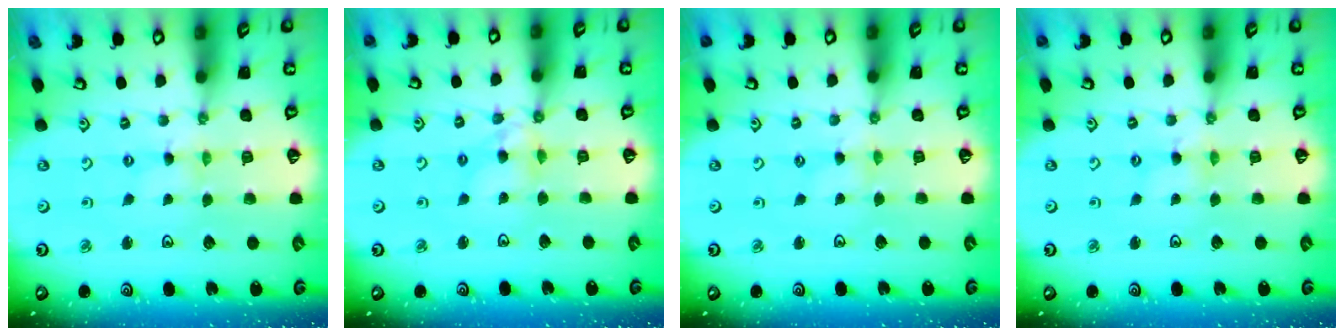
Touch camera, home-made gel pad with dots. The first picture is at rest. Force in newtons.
{"total": 6.8, "press": 6.8, "slide": 0.6}
{"total": 0.0}
{"total": 1.4, "press": 1.4, "slide": 0.2}